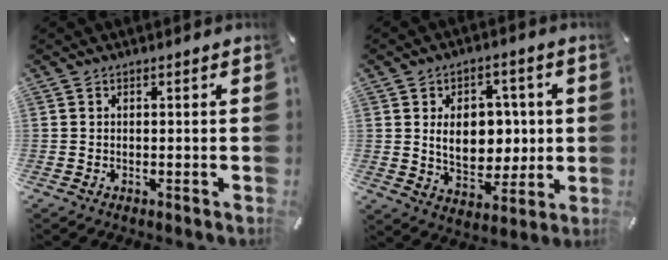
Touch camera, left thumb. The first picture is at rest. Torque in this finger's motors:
{"motor_torque": [0.08, 0.81, 1.08, -0.35, 0.27]}